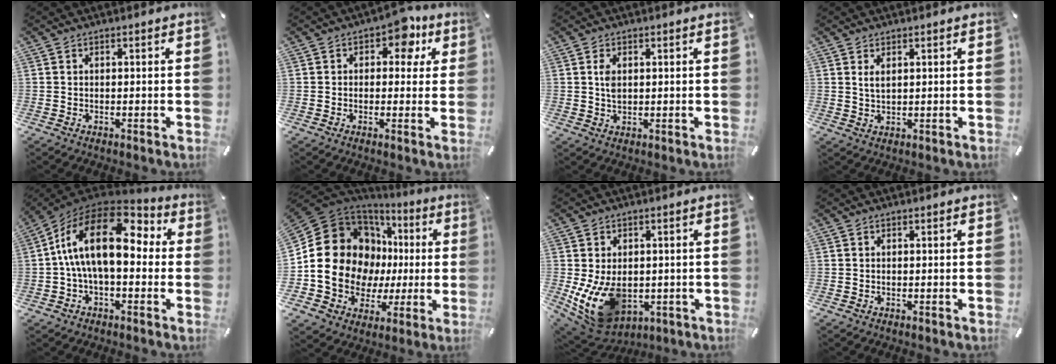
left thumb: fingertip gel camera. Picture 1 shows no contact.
{"total": 7.6, "force": [3.2, 4.9, 4.9], "torque": [-0.049, -0.012, 0.048]}
{"total": 2.9, "force": [0.7, 1.8, 2.2], "torque": [-0.057, 0.003, 0.008]}
{"total": 2.2, "force": [1.1, 1.0, 1.7], "torque": [-0.037, 0.001, 0.019]}
{"total": 19.0, "force": [3.7, 9.6, 16.0], "torque": [-0.313, -0.011, 0.059]}
{"total": 20.7, "force": [2.5, 17.1, 11.4], "torque": [-0.217, -0.032, 0.066]}
{"total": 12.6, "force": [-2.0, 9.4, 8.2], "torque": [-0.162, -0.007, -0.030]}
{"total": 0.0}